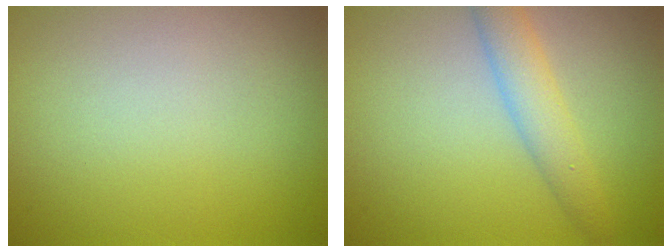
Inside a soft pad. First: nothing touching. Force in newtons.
{"total": 3.2, "press": 3.2, "slide": 0.2}